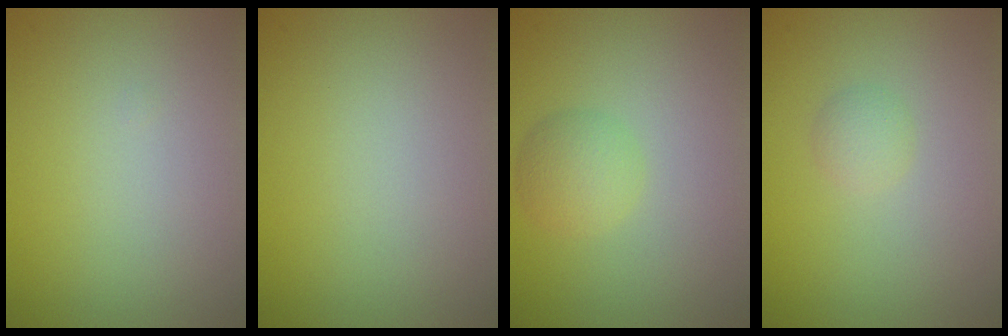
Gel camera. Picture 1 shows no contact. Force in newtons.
{"total": 0.0}
{"total": 2.4, "press": 2.4, "slide": 0.1}
{"total": 1.3, "press": 1.3, "slide": 0.1}